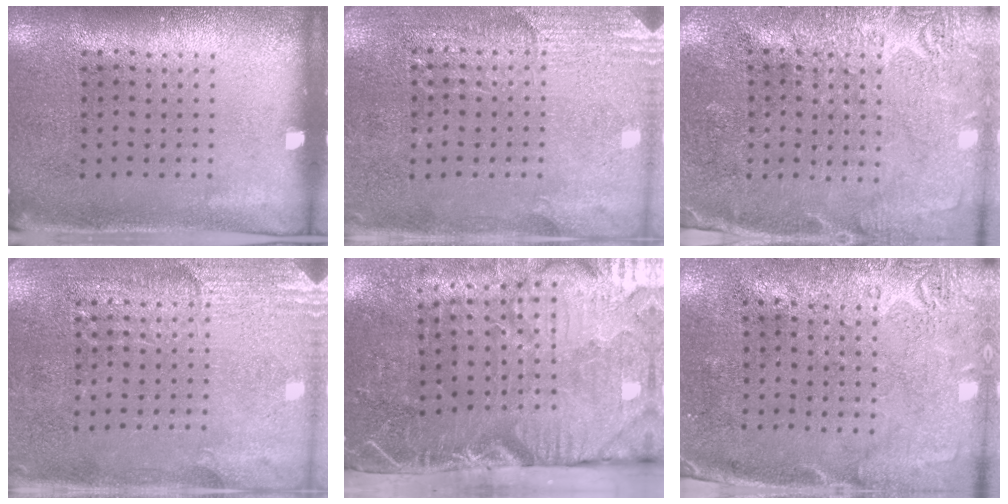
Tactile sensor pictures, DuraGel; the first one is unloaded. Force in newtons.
{"total": 2.8, "press": 2.7, "slide": 0.8}
{"total": 2.7, "press": 2.7, "slide": 0.2}
{"total": 2.8, "press": 2.7, "slide": 0.8}
{"total": 5.4, "press": 4.4, "slide": 3.1}
{"total": 2.7, "press": 2.2, "slide": 1.7}